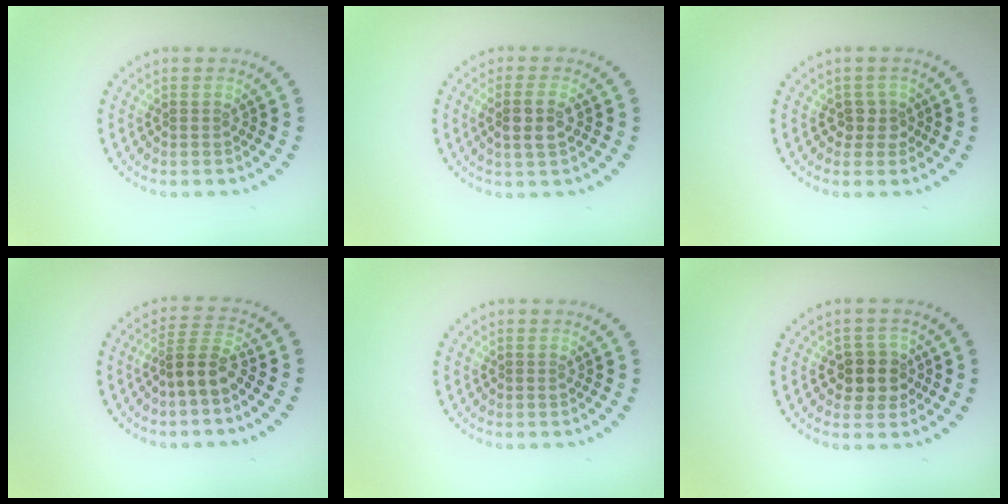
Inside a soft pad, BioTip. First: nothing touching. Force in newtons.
{"total": 2.5, "press": 2.3, "slide": 0.9}
{"total": 1.6, "press": 1.3, "slide": 0.9}
{"total": 2.9, "press": 2.2, "slide": 1.8}
{"total": 0.0}
{"total": 2.9, "press": 2.6, "slide": 1.3}